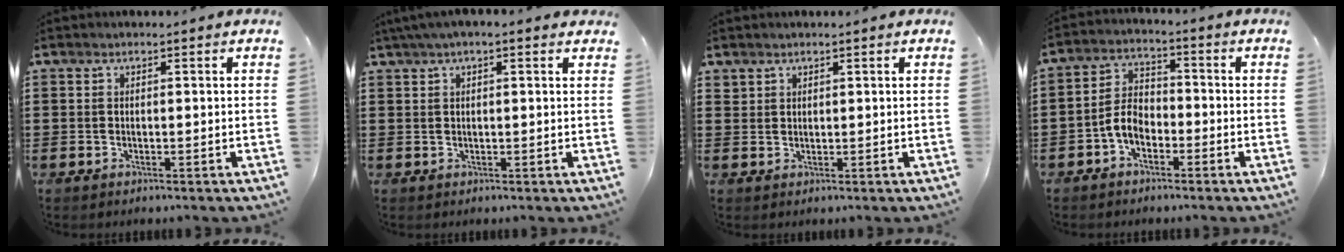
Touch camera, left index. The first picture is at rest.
{"total": 1.9, "force": [1.1, 0.3, 1.5], "torque": [-0.032, 0.005, 0.019]}
{"total": 1.3, "force": [1.1, 0.7, 0.0], "torque": [-0.004, 0.002, 0.023]}
{"total": 4.8, "force": [-2.7, 2.8, 2.9], "torque": [-0.074, 0.007, -0.060]}